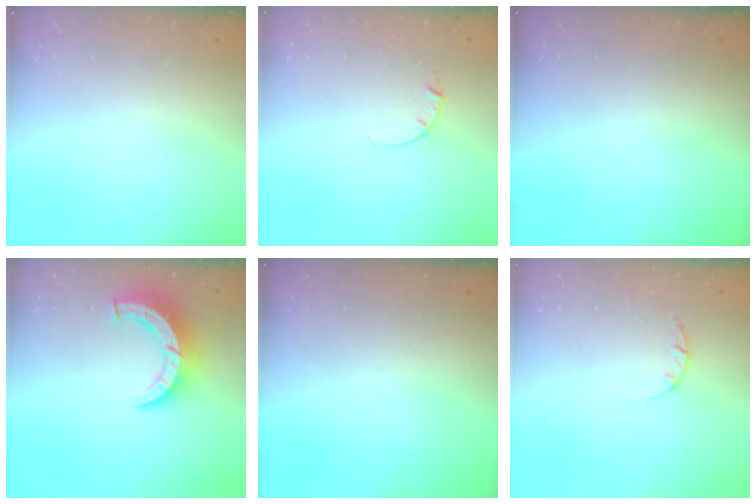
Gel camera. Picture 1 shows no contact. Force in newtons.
{"total": 2.8, "press": 2.8, "slide": 0.3}
{"total": 0.0}
{"total": 8.8, "press": 8.8, "slide": 1.1}
{"total": 0.0}
{"total": 2.4, "press": 2.3, "slide": 0.4}